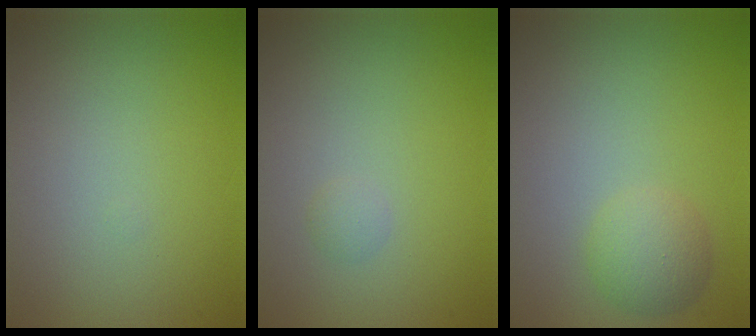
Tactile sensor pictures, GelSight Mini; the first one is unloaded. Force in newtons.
{"total": 0.6, "press": 0.6, "slide": 0.0}
{"total": 2.3, "press": 2.3, "slide": 0.1}